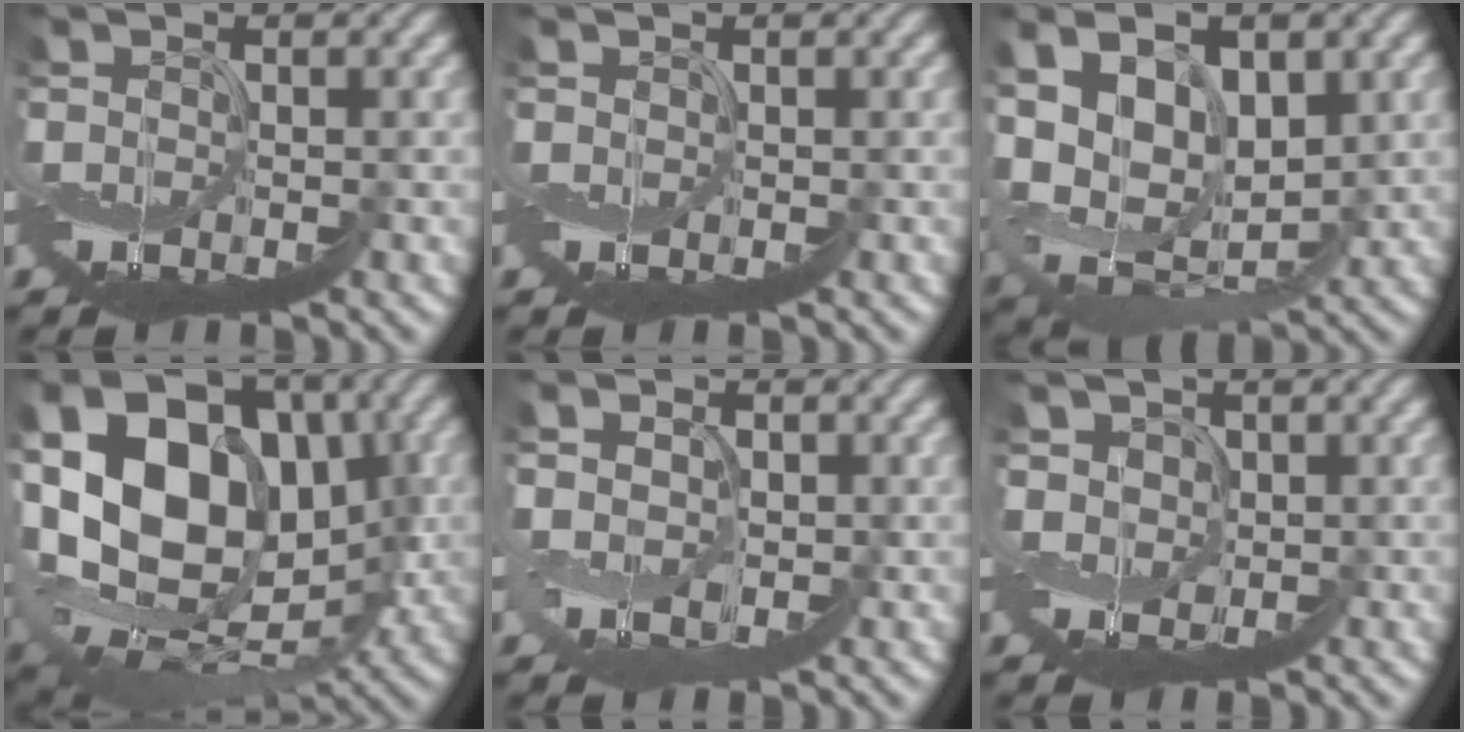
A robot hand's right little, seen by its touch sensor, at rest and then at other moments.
{"total": 0.7, "force": [0.6, 0.0, -0.1], "torque": [-0.004, 0.000, 0.011]}
{"total": 8.6, "force": [4.3, 4.8, 5.7], "torque": [-0.131, 0.012, 0.080]}
{"total": 9.9, "force": [2.8, 7.0, 6.4], "torque": [-0.130, 0.023, 0.046]}
{"total": 3.1, "force": [1.9, 2.1, 1.1], "torque": [-0.022, 0.009, 0.016]}
{"total": 2.9, "force": [2.5, 1.1, -0.9], "torque": [0.012, 0.019, 0.020]}